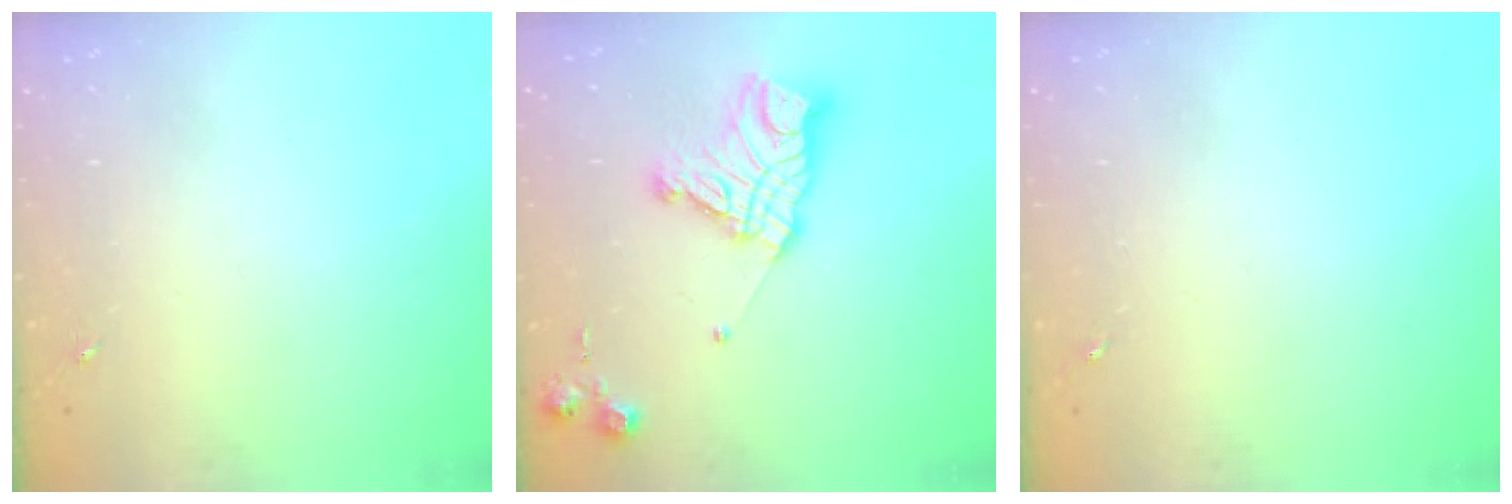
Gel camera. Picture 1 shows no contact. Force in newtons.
{"total": 15.8, "press": 15.8, "slide": 1.3}
{"total": 0.0}